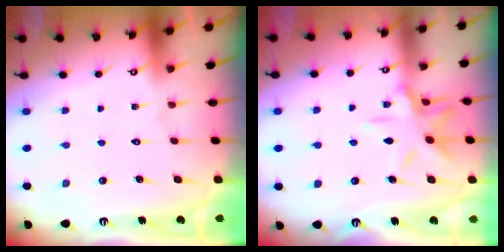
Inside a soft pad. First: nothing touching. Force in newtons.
{"total": 12.0, "press": 11.9, "slide": 0.8}